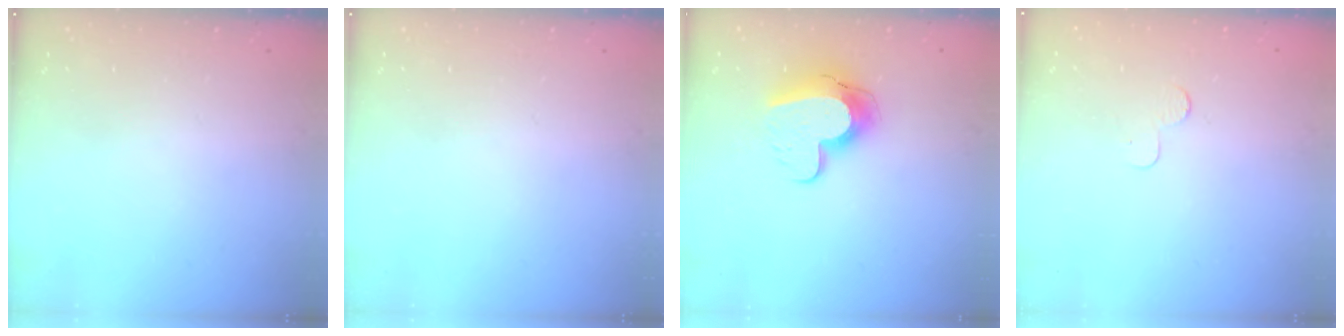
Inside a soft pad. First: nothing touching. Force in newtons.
{"total": 0.0}
{"total": 12.6, "press": 12.5, "slide": 1.1}
{"total": 2.3, "press": 2.3, "slide": 0.2}